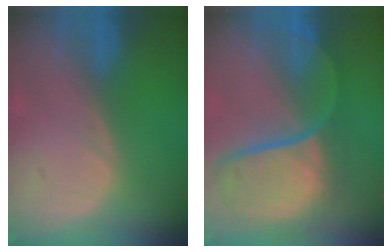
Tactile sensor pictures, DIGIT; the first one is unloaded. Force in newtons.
{"total": 11.4, "press": 9.7, "slide": 5.9}